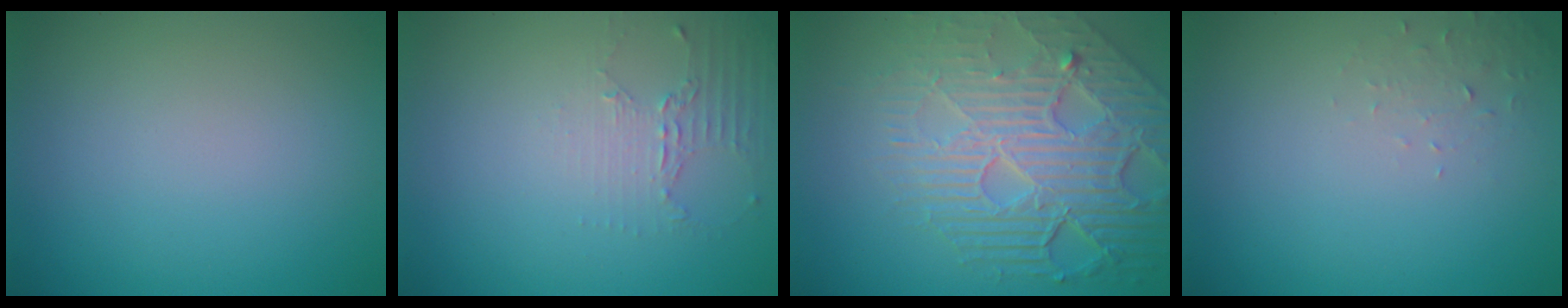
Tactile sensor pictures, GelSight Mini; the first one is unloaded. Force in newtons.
{"total": 2.1, "press": 1.5, "slide": 1.5}
{"total": 8.7, "press": 5.9, "slide": 6.5}
{"total": 1.2, "press": 1.2, "slide": 0.1}